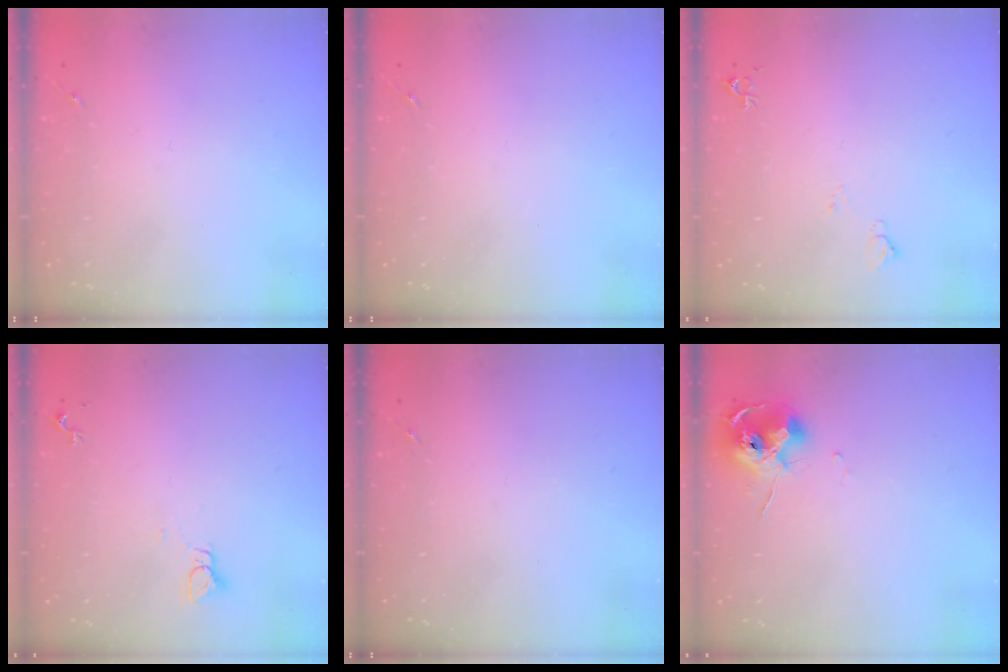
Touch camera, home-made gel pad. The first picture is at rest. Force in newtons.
{"total": 0.0}
{"total": 5.2, "press": 5.1, "slide": 1.1}
{"total": 2.2, "press": 2.2, "slide": 0.1}
{"total": 0.0}
{"total": 10.4, "press": 10.3, "slide": 0.7}